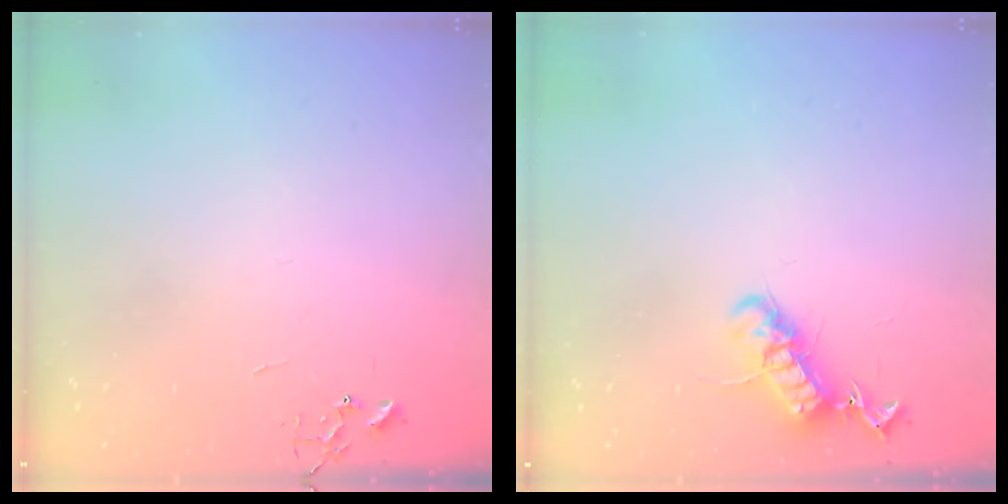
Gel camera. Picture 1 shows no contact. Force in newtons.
{"total": 13.8, "press": 13.8, "slide": 0.7}